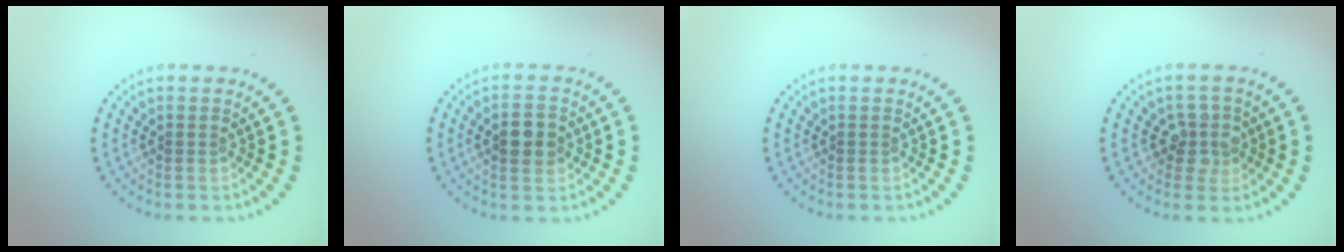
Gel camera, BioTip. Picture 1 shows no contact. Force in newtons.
{"total": 3.6, "press": 3.6, "slide": 0.1}
{"total": 0.0}
{"total": 2.4, "press": 2.1, "slide": 1.2}